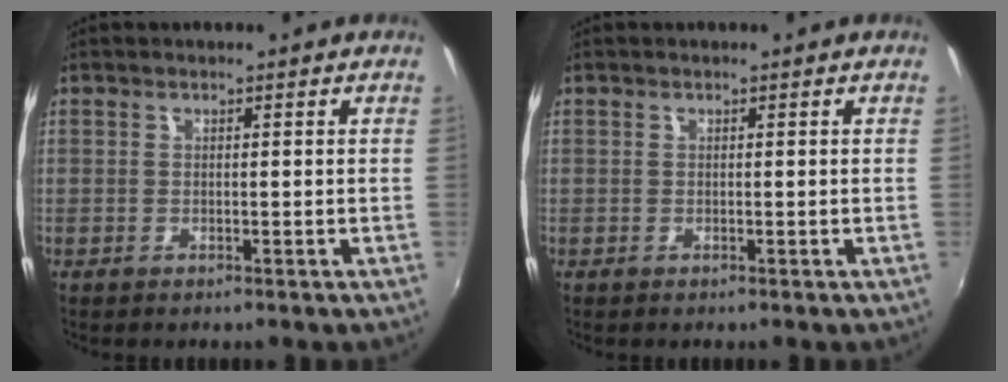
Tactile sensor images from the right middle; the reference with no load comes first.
{"total": 0.0}